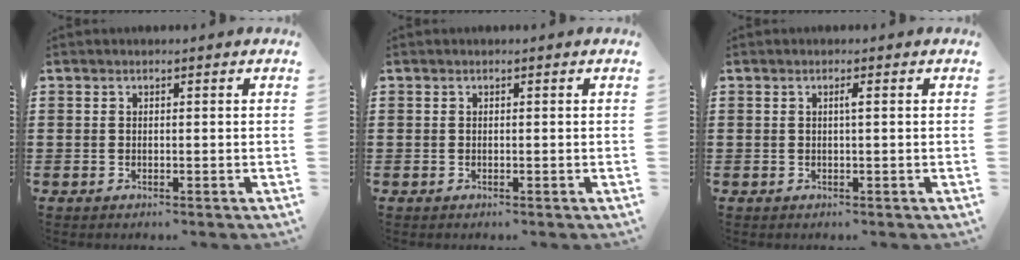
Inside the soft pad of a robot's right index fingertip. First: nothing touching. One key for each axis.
{"total": 0.0}
{"total": 0.9, "fx": 0.1, "fy": -0.1, "fz": 0.9, "tx": -0.016, "ty": -0.003, "tz": 0.001}